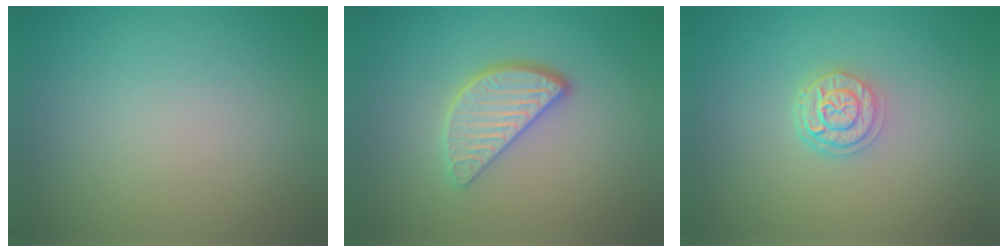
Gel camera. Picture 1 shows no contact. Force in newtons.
{"total": 3.9, "press": 3.1, "slide": 2.4}
{"total": 2.7, "press": 2.2, "slide": 1.5}